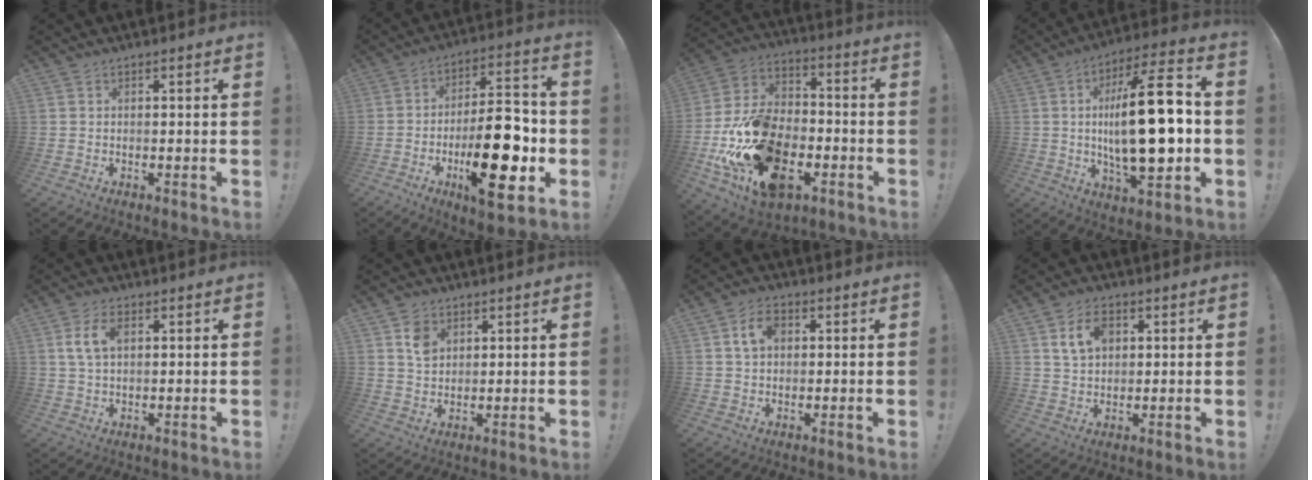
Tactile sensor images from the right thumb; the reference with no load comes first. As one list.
[{"total": 22.6, "force": [-6.1, 9.1, 19.8], "torque": [-0.308, 0.034, -0.087]}, {"total": 25.4, "force": [-9.4, 15.3, 18.0], "torque": [-0.334, 0.053, -0.148]}, {"total": 25.4, "force": [-0.4, 8.7, 23.8], "torque": [-0.388, -0.007, -0.013]}, {"total": 6.8, "force": [1.8, 3.9, 5.3], "torque": [-0.097, 0.003, 0.031]}, {"total": 5.7, "force": [2.7, 4.2, 2.7], "torque": [-0.035, -0.005, 0.050]}, {"total": 6.4, "force": [1.9, 4.5, 4.2], "torque": [-0.067, 0.007, 0.035]}, {"total": 8.0, "force": [3.1, 5.6, 4.9], "torque": [-0.076, 0.000, 0.058]}]